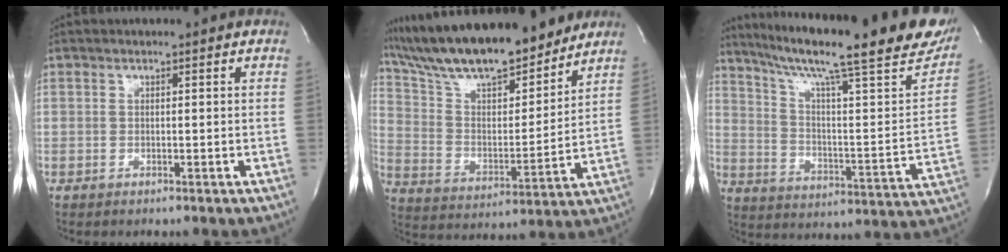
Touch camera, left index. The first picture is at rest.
{"total": 20.9, "force": [18.0, 3.8, 10.0], "torque": [-0.181, 0.009, 0.304]}
{"total": 29.7, "force": [22.6, 3.3, 19.0], "torque": [-0.282, -0.021, 0.306]}